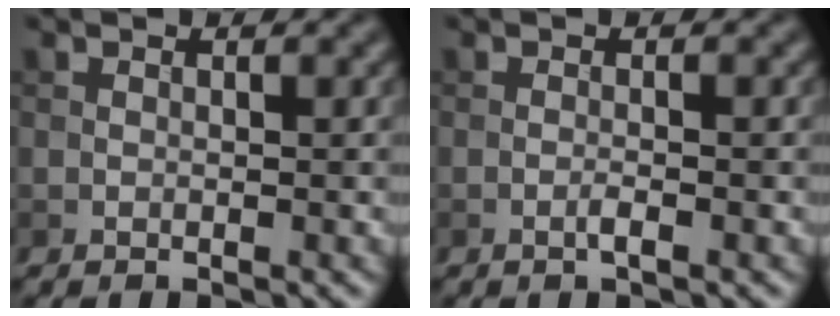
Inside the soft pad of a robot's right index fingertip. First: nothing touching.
{"total": 1.1, "force": [-0.5, 0.1, 1.0], "torque": [-0.017, 0.001, -0.012]}